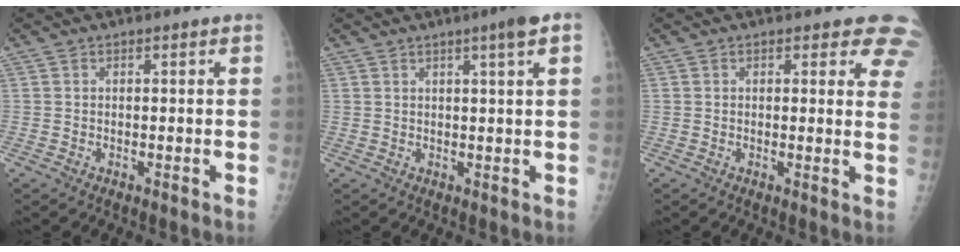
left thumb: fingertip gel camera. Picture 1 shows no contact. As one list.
[{"total": 4.3, "force": [2.3, -0.3, 3.7], "torque": [-0.057, -0.008, 0.033]}, {"total": 7.8, "force": [6.7, 2.9, 2.8], "torque": [0.016, -0.028, 0.048]}]